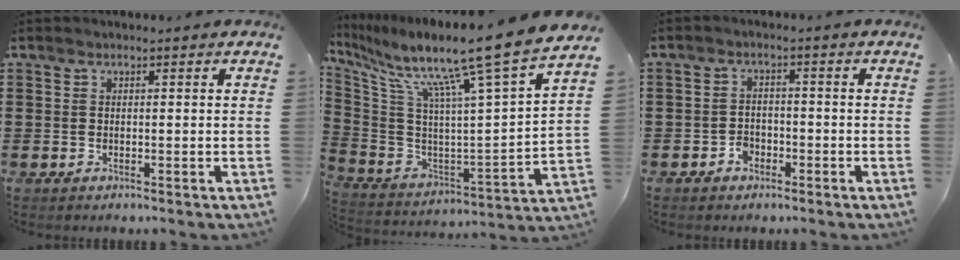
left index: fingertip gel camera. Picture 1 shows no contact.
{"total": 13.3, "force": [10.4, -1.1, 8.2], "torque": [-0.165, -0.086, 0.148]}
{"total": 2.1, "force": [-1.5, 1.3, 0.6], "torque": [-0.018, 0.002, -0.034]}